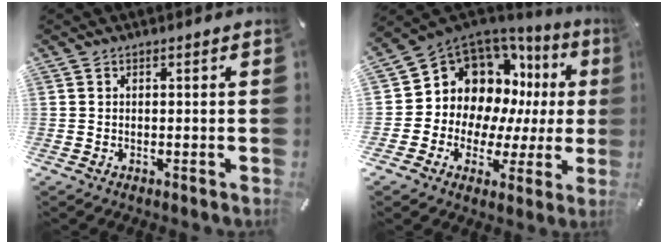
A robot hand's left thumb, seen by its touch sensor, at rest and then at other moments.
{"total": 12.1, "force": [4.9, 10.2, 4.4], "torque": [-0.084, -0.059, 0.107]}